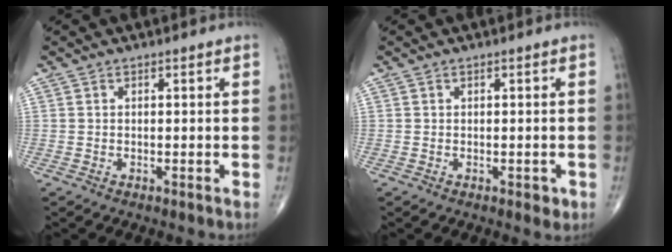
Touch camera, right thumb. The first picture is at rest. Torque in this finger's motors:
{"motor_torque": [-0.23, 0.02, -0.16, -0.07, -0.02]}